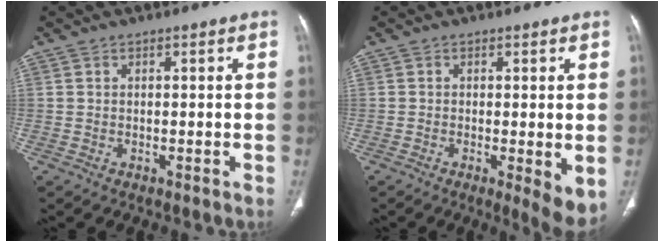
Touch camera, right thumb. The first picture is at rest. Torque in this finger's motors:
{"motor_torque": [-0.12, 0.45, -0.15, 0.02, -0.01]}